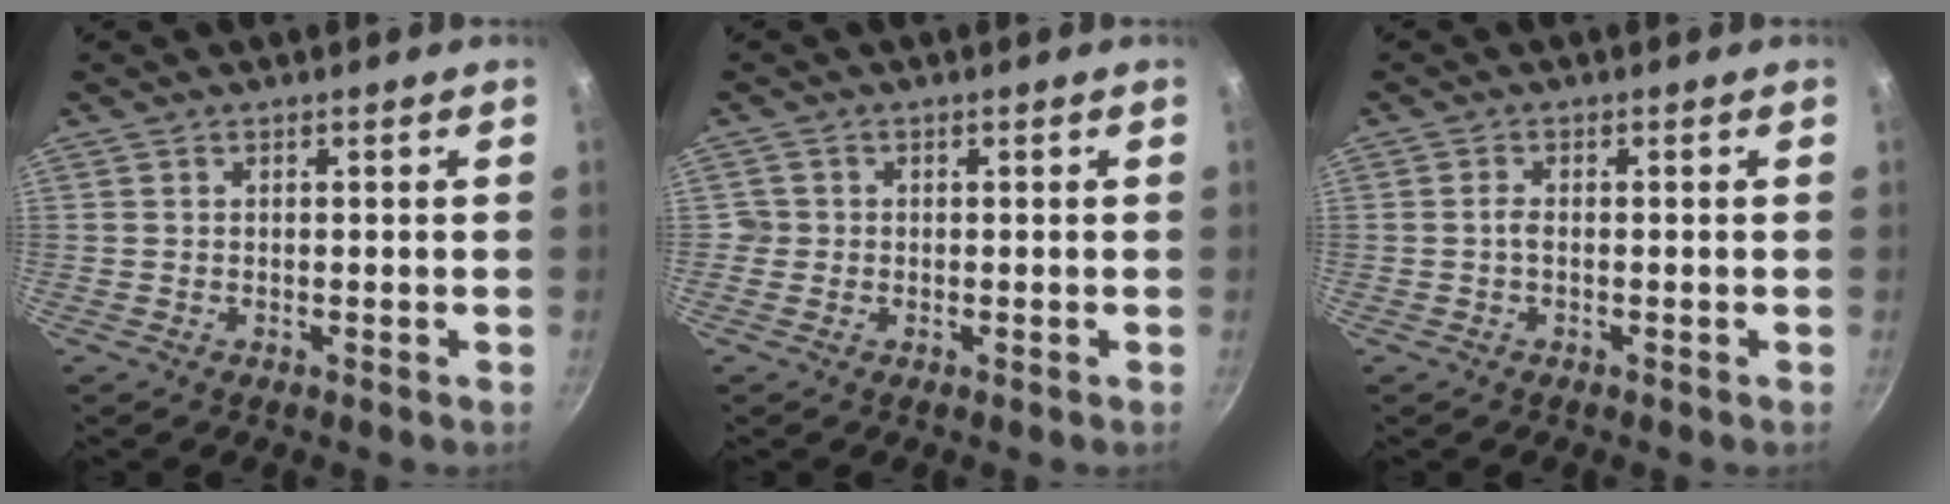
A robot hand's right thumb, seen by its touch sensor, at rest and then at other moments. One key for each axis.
{"total": 1.6, "fx": -0.1, "fy": 1.5, "fz": 0.0, "tx": 0.009, "ty": 0.006, "tz": -0.005}
{"total": 1.1, "fx": -0.3, "fy": 0.5, "fz": 0.9, "tx": -0.017, "ty": 0.001, "tz": -0.006}